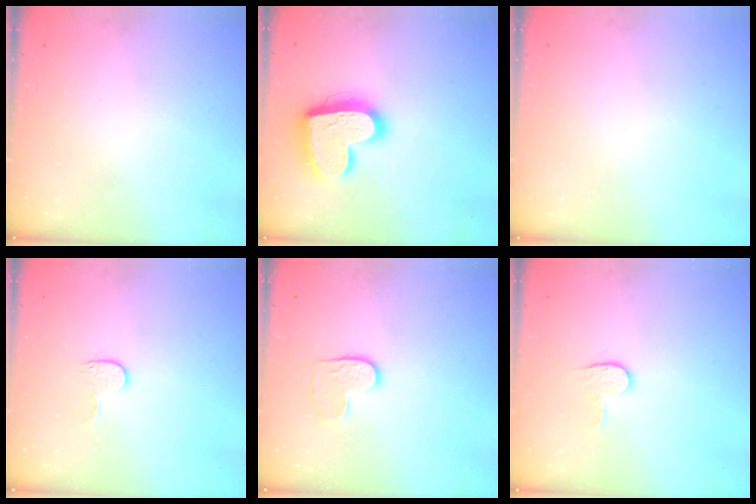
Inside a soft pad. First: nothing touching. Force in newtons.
{"total": 18.3, "press": 18.2, "slide": 1.7}
{"total": 0.0}
{"total": 4.7, "press": 4.7, "slide": 0.5}
{"total": 5.2, "press": 5.2, "slide": 0.2}
{"total": 3.8, "press": 3.8, "slide": 0.4}